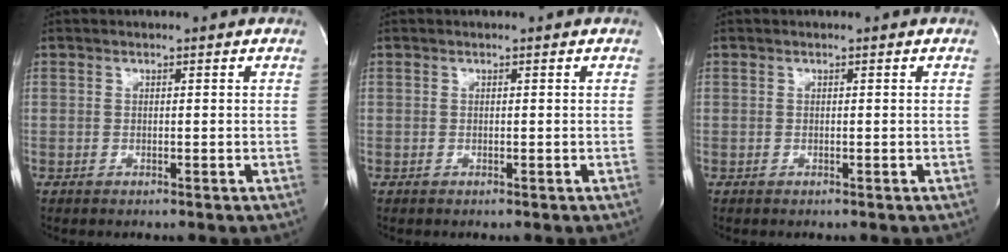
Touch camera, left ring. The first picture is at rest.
{"total": 0.0}
{"total": 0.0}